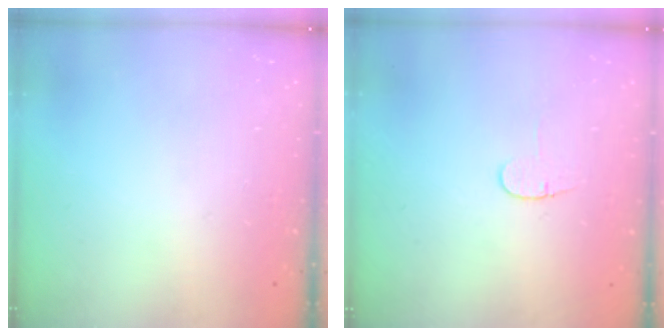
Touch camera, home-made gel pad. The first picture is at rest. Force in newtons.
{"total": 3.7, "press": 3.6, "slide": 0.4}